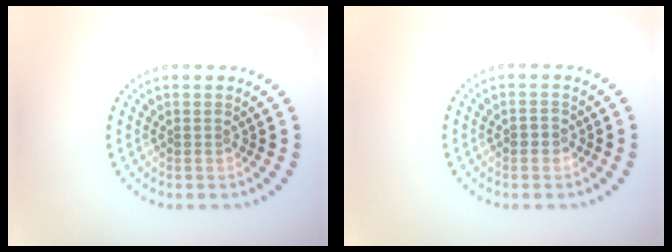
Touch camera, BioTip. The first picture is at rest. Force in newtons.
{"total": 0.7, "press": 0.7, "slide": 0.0}